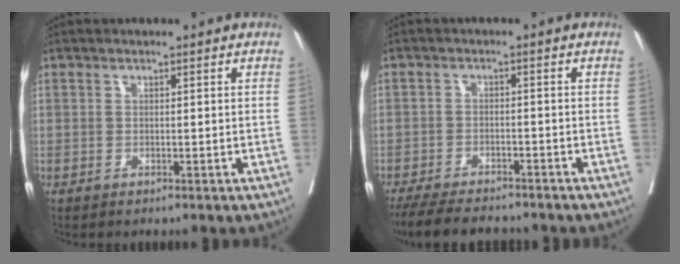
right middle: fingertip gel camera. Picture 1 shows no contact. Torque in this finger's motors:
{"motor_torque": [0.58, -0.60, 0.09, 0.03]}